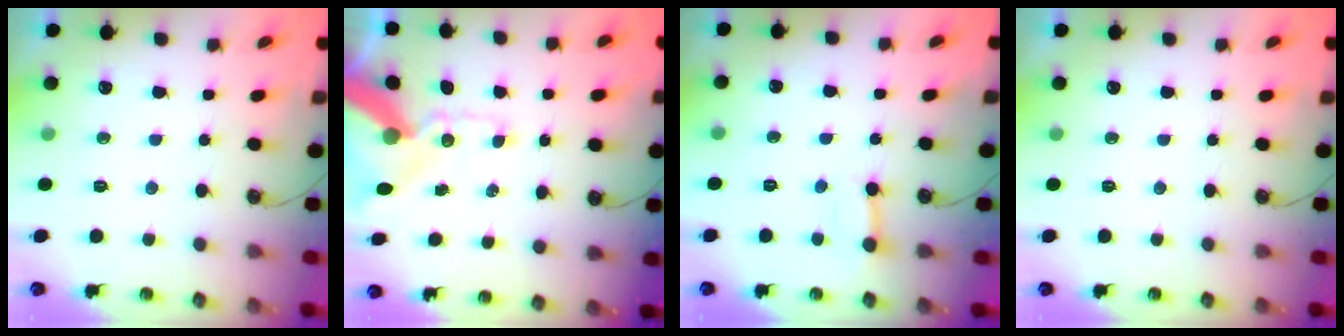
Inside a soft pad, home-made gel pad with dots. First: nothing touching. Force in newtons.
{"total": 17.7, "press": 17.5, "slide": 2.5}
{"total": 4.1, "press": 4.1, "slide": 0.3}
{"total": 0.0}